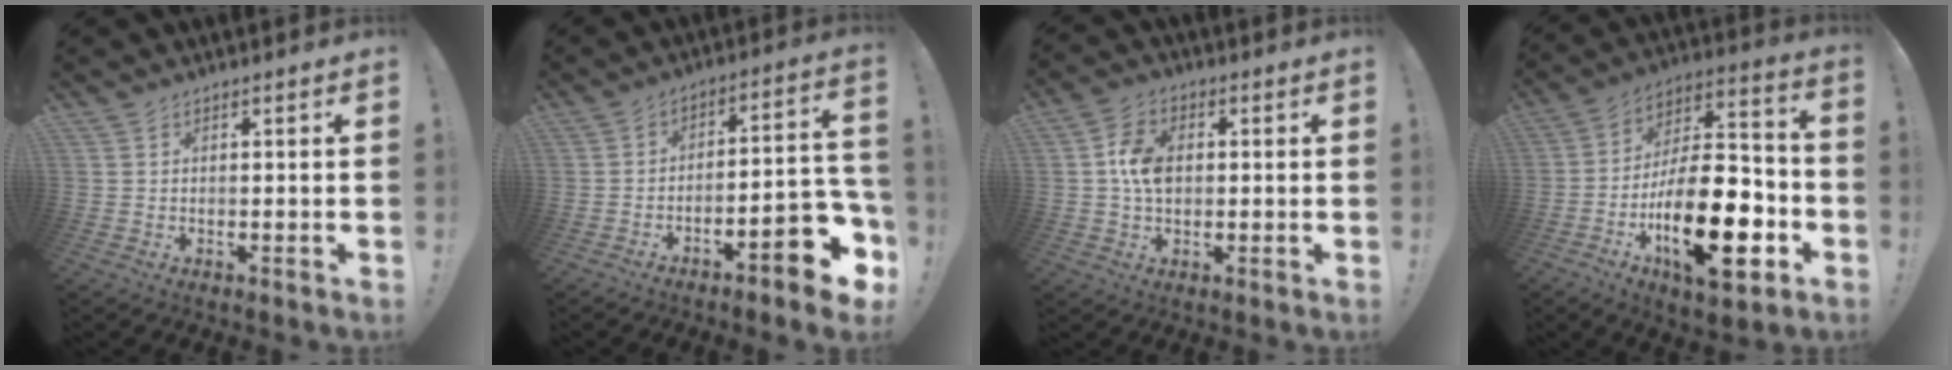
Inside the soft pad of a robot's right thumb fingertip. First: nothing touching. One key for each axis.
{"total": 12.4, "fx": -7.8, "fy": 2.8, "fz": 9.2, "tx": -0.108, "ty": 0.040, "tz": -0.128}
{"total": 8.1, "fx": 0.3, "fy": 5.7, "fz": 5.8, "tx": -0.098, "ty": 0.007, "tz": 0.007}
{"total": 26.0, "fx": -9.1, "fy": 10.9, "fz": 21.8, "tx": -0.376, "ty": 0.048, "tz": -0.143}